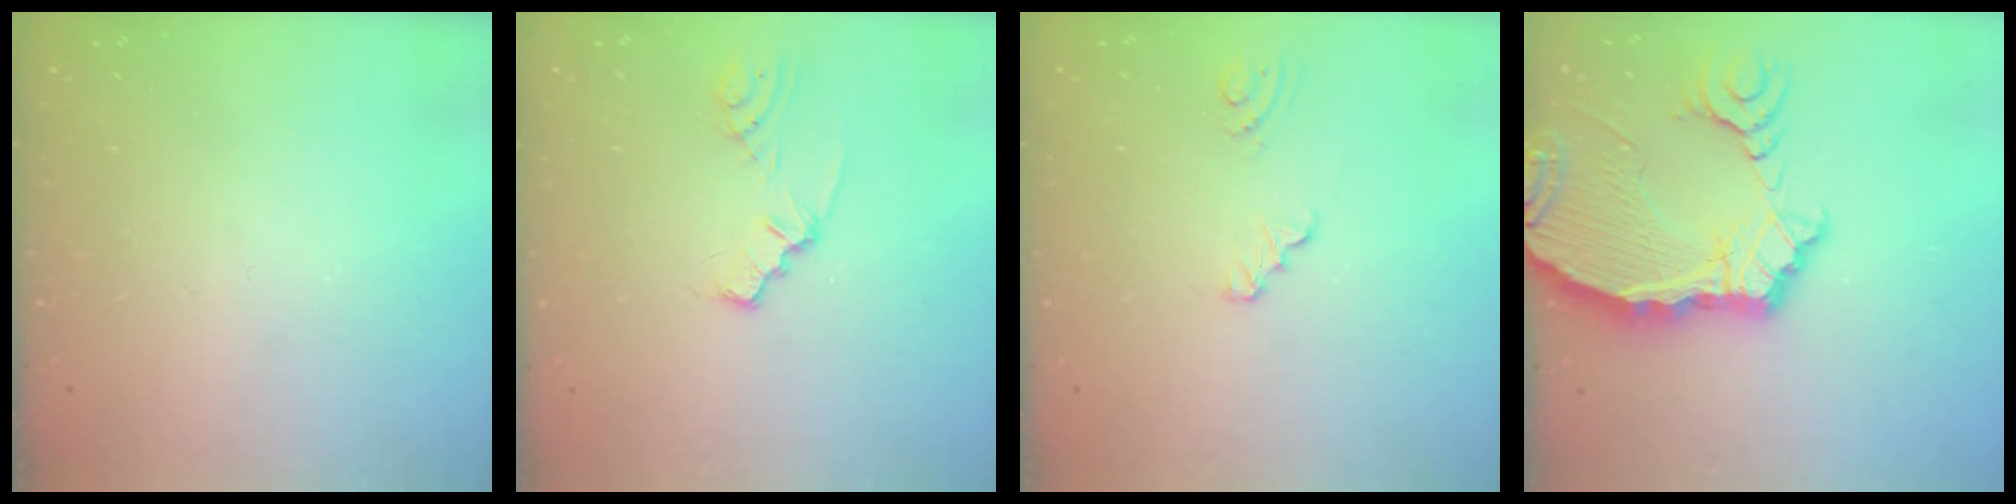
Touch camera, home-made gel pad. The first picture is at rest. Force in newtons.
{"total": 2.1, "press": 2.1, "slide": 0.2}
{"total": 2.4, "press": 2.3, "slide": 0.3}
{"total": 13.5, "press": 13.4, "slide": 1.8}